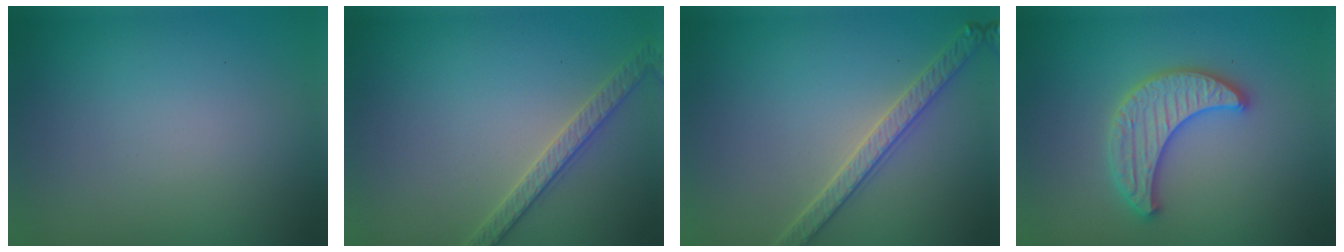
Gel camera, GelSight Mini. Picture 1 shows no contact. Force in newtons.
{"total": 2.6, "press": 2.5, "slide": 0.5}
{"total": 3.3, "press": 3.1, "slide": 1.3}
{"total": 4.4, "press": 4.3, "slide": 0.8}